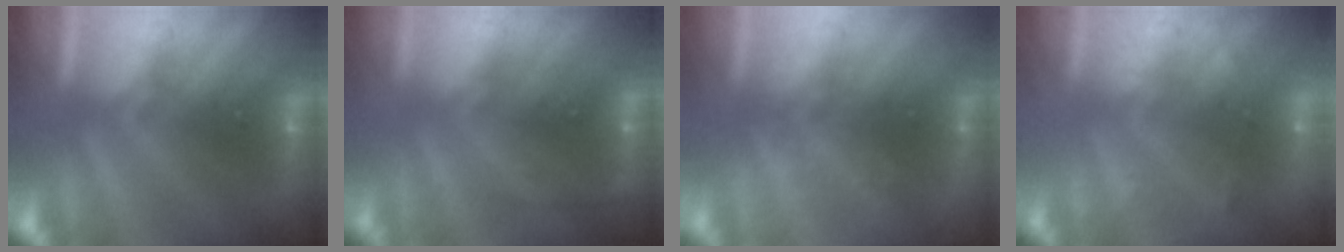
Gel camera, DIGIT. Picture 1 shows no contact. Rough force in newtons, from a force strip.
{"total": 2.4}
{"total": 2.3}
{"total": 2.3}